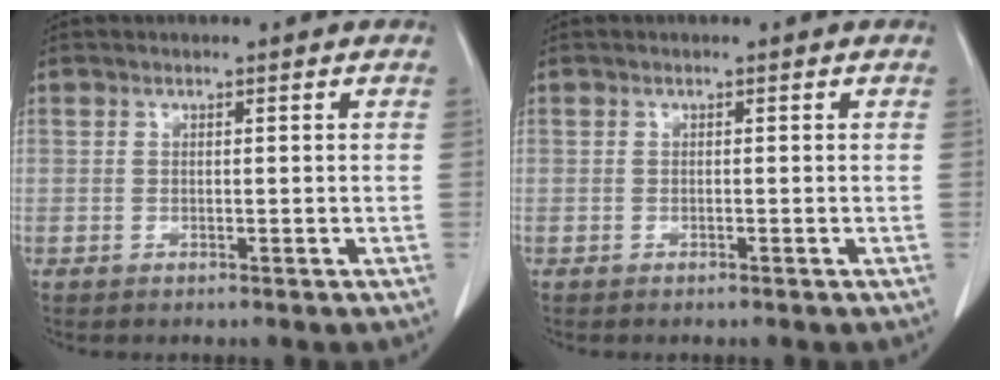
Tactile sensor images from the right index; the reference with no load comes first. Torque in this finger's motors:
{"motor_torque": [-0.02, 0.04, 0.03, 0.01]}